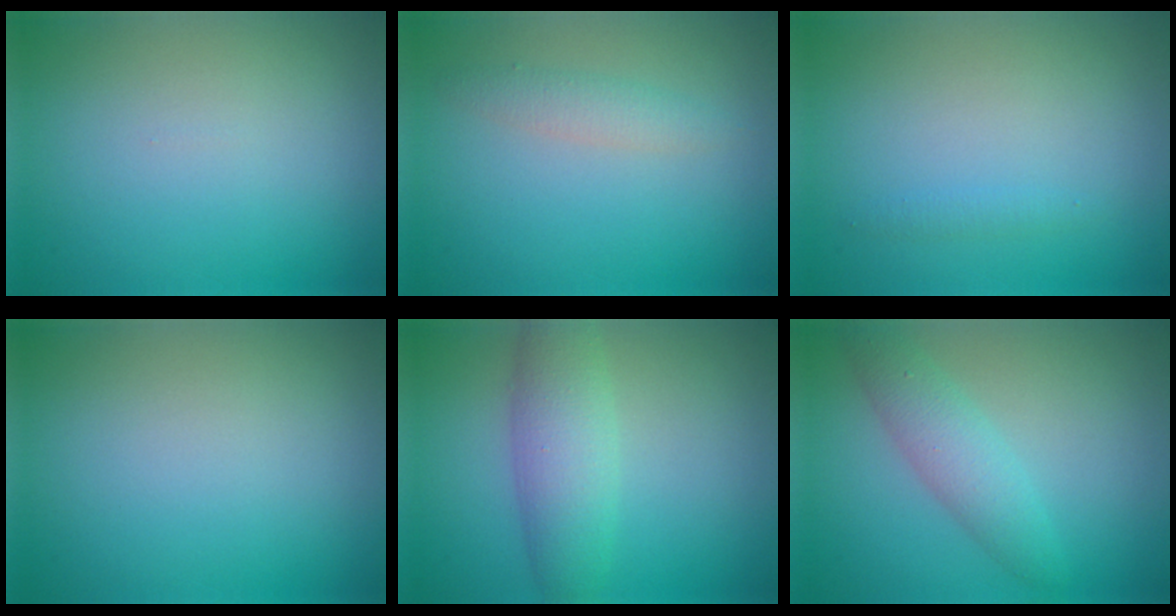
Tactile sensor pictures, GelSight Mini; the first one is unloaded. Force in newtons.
{"total": 1.9, "press": 1.9, "slide": 0.1}
{"total": 0.7, "press": 0.7, "slide": 0.0}
{"total": 0.0}
{"total": 4.7, "press": 4.7, "slide": 0.1}
{"total": 3.3, "press": 3.3, "slide": 0.0}